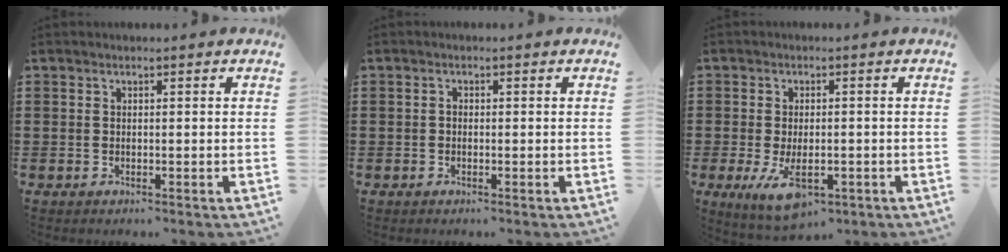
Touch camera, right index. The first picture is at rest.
{"total": 0.7, "force": [-0.3, 0.5, 0.5], "torque": [-0.011, 0.000, -0.005]}
{"total": 6.2, "force": [-2.2, 2.9, 5.0], "torque": [-0.103, -0.011, -0.042]}